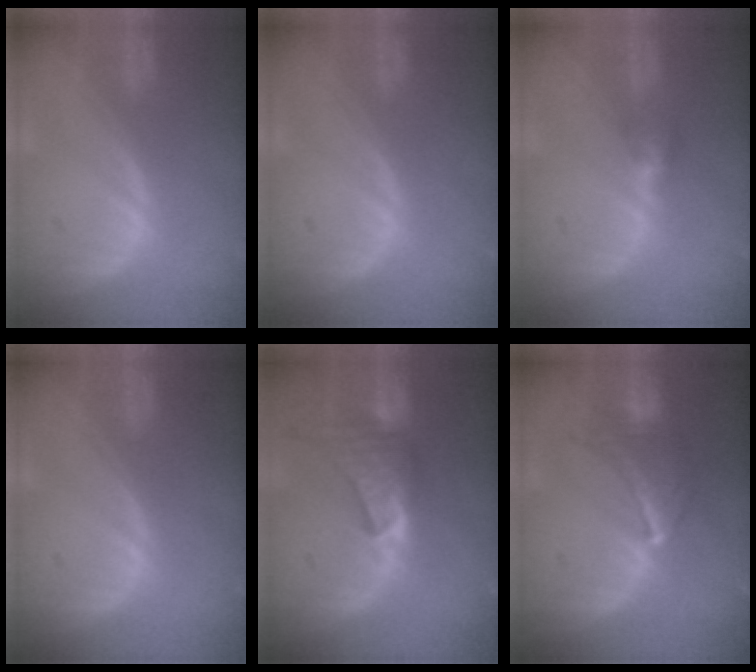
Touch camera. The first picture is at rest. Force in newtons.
{"total": 0.0}
{"total": 2.6, "press": 2.5, "slide": 0.2}
{"total": 0.0}
{"total": 9.1, "press": 8.2, "slide": 3.9}
{"total": 7.1, "press": 6.5, "slide": 3.0}